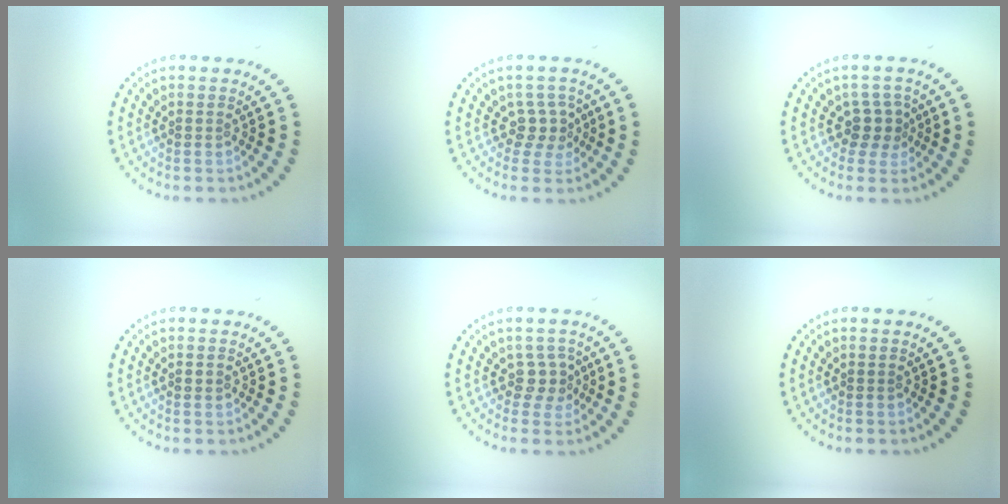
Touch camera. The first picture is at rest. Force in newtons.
{"total": 2.2, "press": 1.7, "slide": 1.4}
{"total": 2.3, "press": 1.9, "slide": 1.3}
{"total": 0.8, "press": 0.8, "slide": 0.1}
{"total": 2.0, "press": 1.6, "slide": 1.2}
{"total": 0.0}